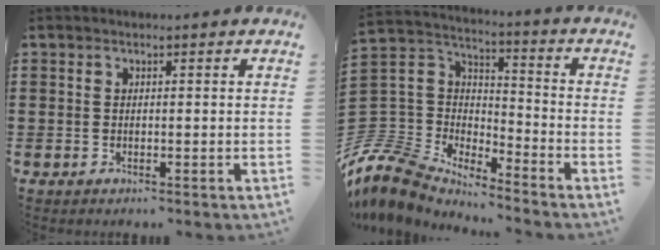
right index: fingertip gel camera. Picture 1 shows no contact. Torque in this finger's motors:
{"motor_torque": [-1.00, 1.08, -1.05, -0.21]}